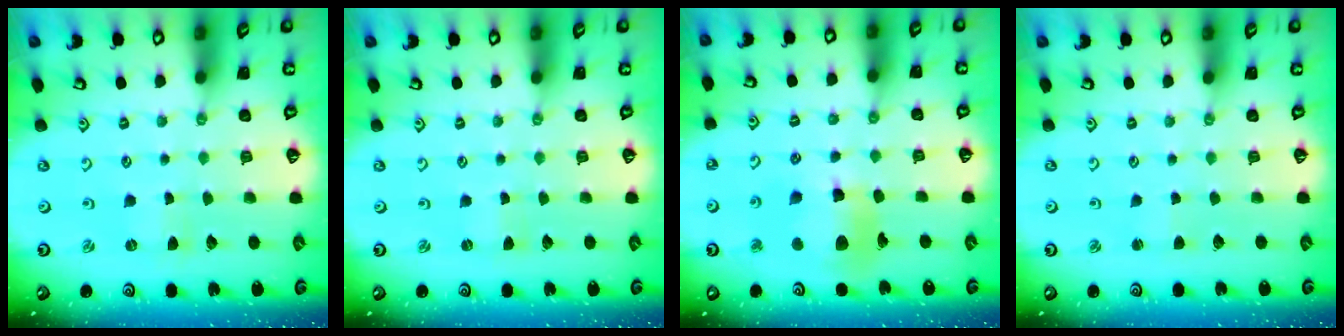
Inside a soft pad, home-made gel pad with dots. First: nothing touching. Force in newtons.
{"total": 0.0}
{"total": 13.6, "press": 13.5, "slide": 1.6}
{"total": 1.5, "press": 1.5, "slide": 0.1}